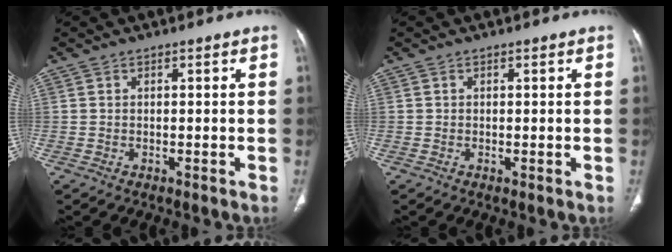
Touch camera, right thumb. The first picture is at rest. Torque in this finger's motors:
{"motor_torque": [0.18, 0.02, -0.22, 0.26, 0.03]}